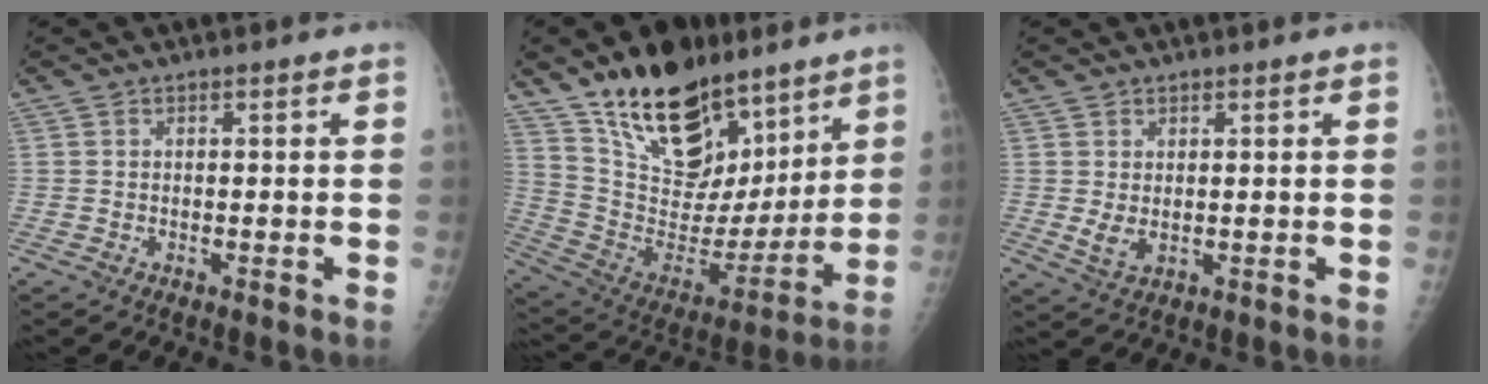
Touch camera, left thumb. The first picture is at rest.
{"total": 25.2, "force": [16.6, 13.2, 13.5], "torque": [-0.173, -0.070, 0.284]}
{"total": 3.3, "force": [0.7, 2.3, 2.3], "torque": [-0.037, -0.012, 0.019]}